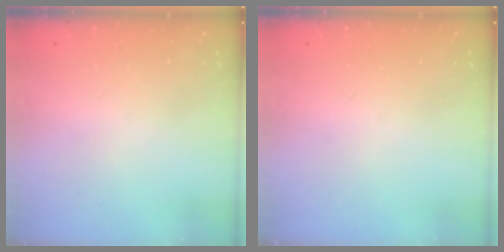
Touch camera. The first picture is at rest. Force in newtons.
{"total": 0.0}